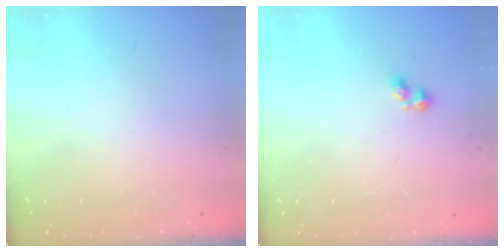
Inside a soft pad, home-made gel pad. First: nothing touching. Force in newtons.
{"total": 2.5, "press": 2.3, "slide": 0.9}